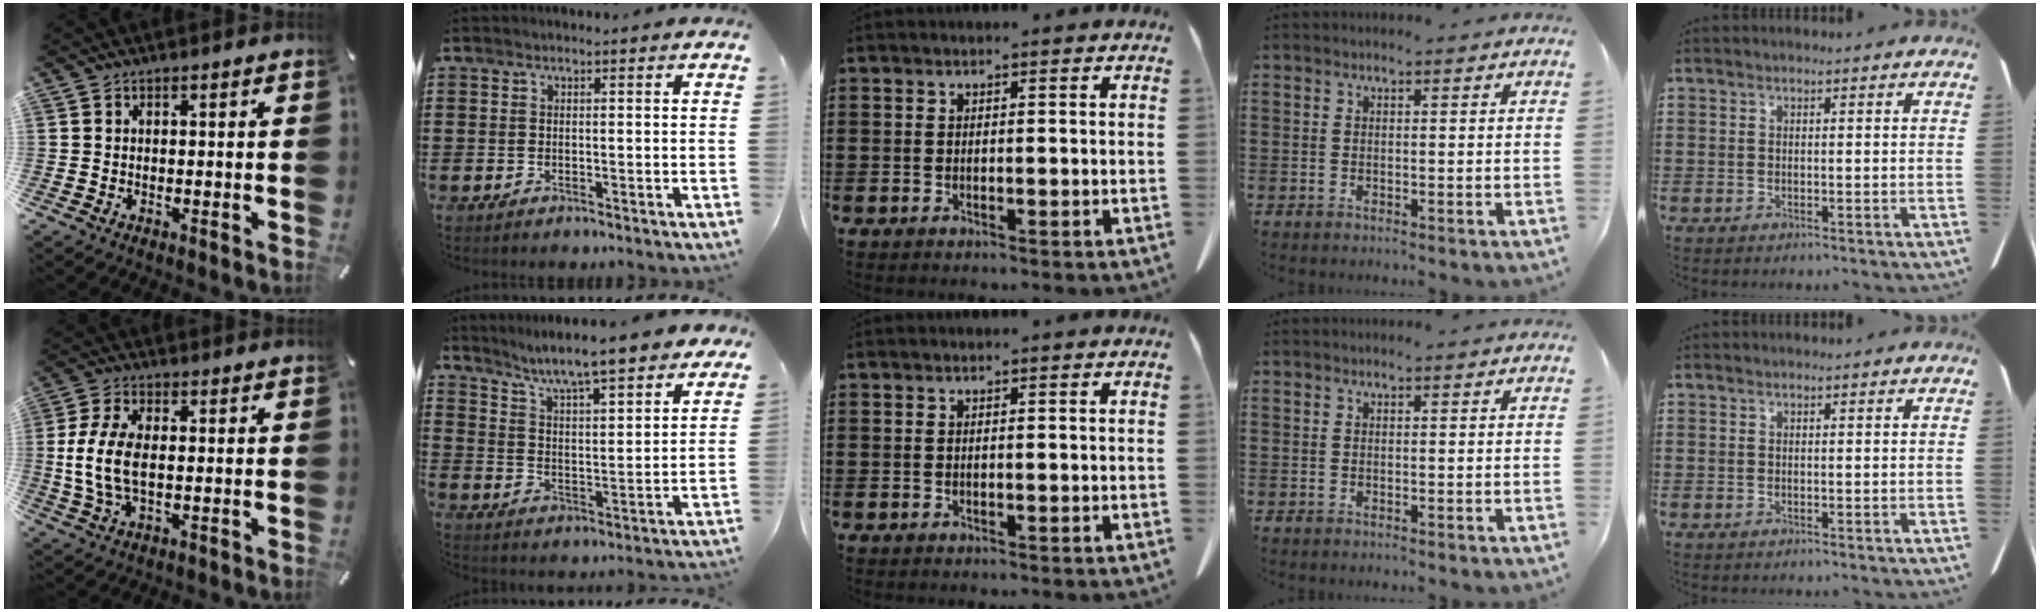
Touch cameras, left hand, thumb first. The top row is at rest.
{"thumb": {"total": 9.9, "force": [0.0, 5.0, 8.6], "torque": [-0.187, -0.004, -0.001]}, "index": {"total": 6.6, "force": [6.0, -0.2, 2.7], "torque": [-0.078, -0.039, 0.098]}}